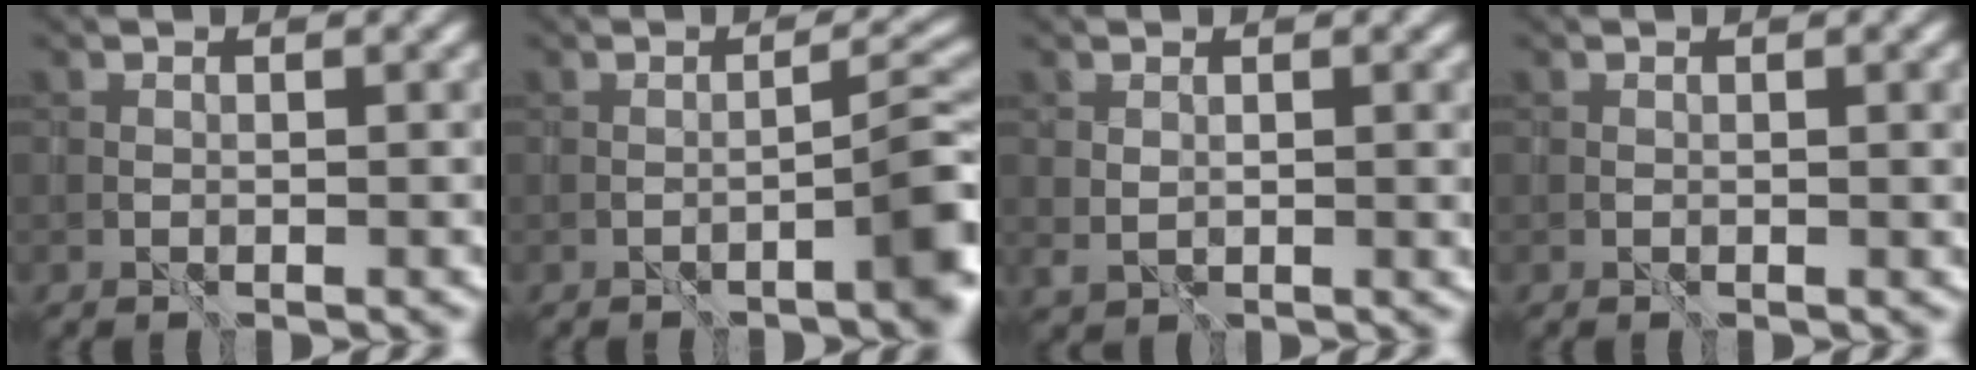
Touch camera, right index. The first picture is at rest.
{"total": 3.8, "force": [-1.7, 0.4, 3.4], "torque": [-0.042, 0.014, -0.027]}
{"total": 1.4, "force": [0.8, 0.8, 0.8], "torque": [-0.019, -0.005, 0.020]}
{"total": 1.5, "force": [0.4, 0.4, 1.3], "torque": [-0.019, -0.004, 0.011]}